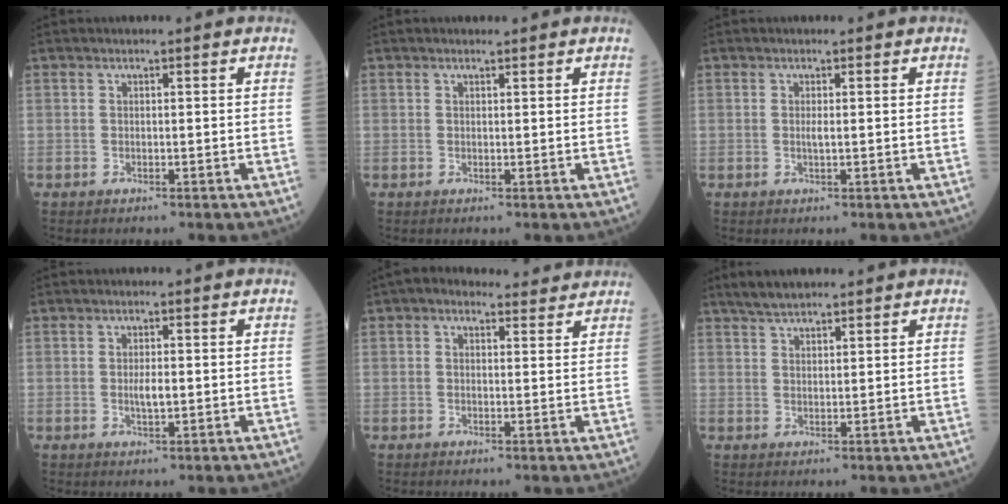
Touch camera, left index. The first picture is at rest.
{"total": 0.6, "force": [0.6, 0.1, 0.2], "torque": [-0.012, 0.000, 0.009]}
{"total": 0.8, "force": [0.1, 0.1, 0.8], "torque": [-0.020, -0.002, 0.001]}
{"total": 2.1, "force": [0.0, 0.6, 2.0], "torque": [-0.042, -0.001, 0.001]}
{"total": 5.7, "force": [4.8, 2.3, 1.8], "torque": [-0.023, 0.029, 0.062]}
{"total": 4.6, "force": [4.0, 1.0, 2.1], "torque": [-0.045, 0.021, 0.073]}